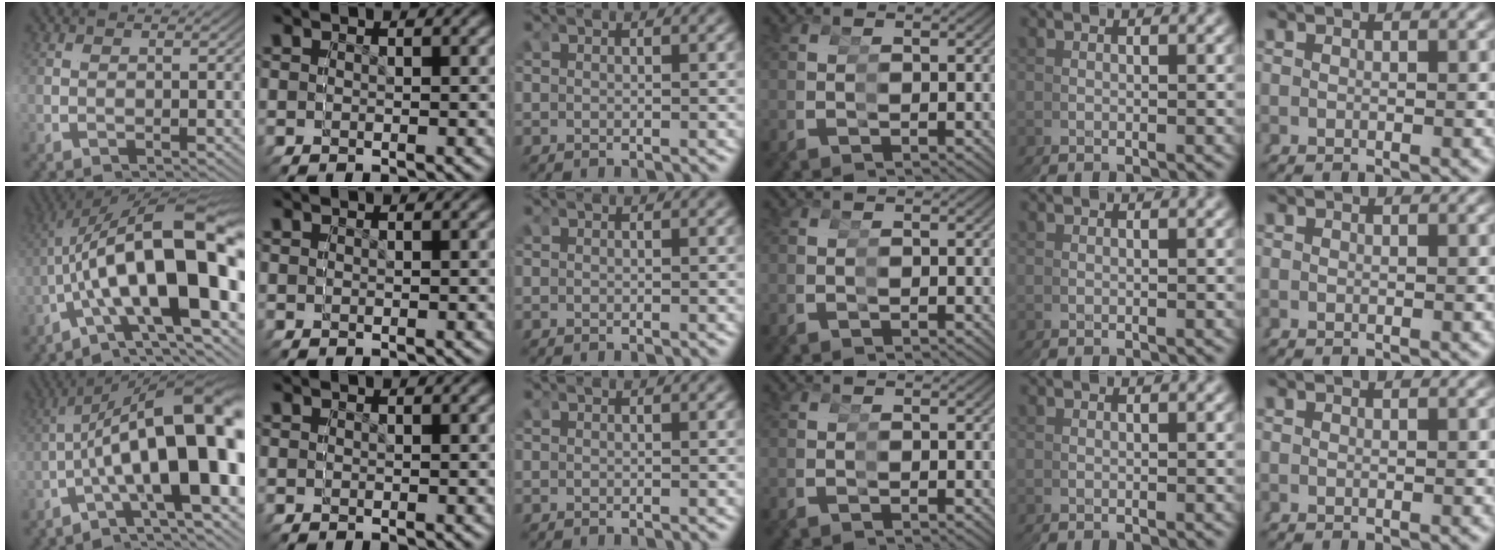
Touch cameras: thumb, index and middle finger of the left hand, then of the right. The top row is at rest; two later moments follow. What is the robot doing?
{"motion": "grasp_and_lifting", "object": "cubes"}